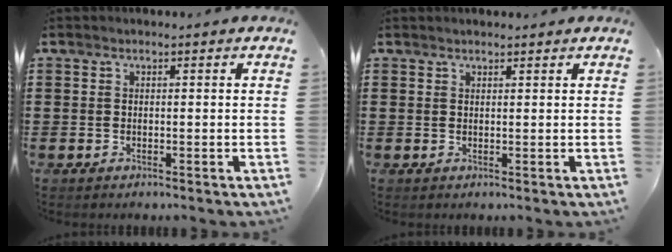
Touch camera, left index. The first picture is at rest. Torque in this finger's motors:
{"motor_torque": [0.93, 0.65, 0.13, 0.03]}